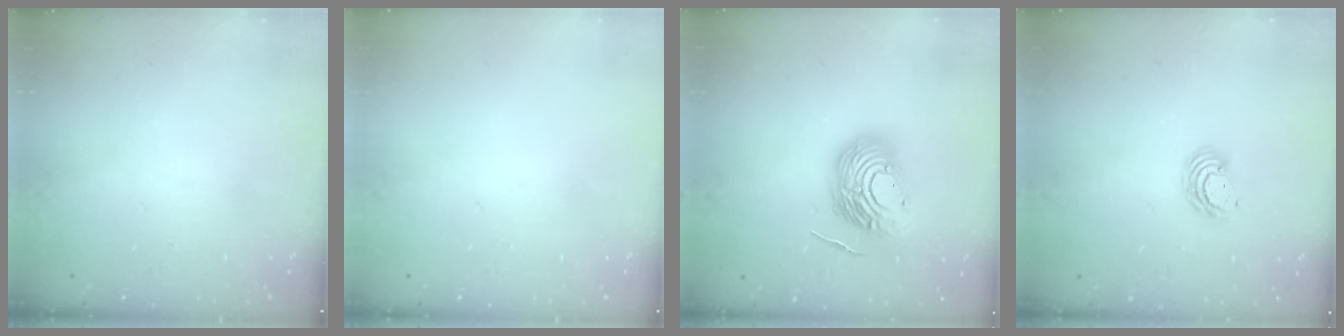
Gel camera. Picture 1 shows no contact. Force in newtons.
{"total": 0.0}
{"total": 13.7, "press": 13.6, "slide": 1.8}
{"total": 4.9, "press": 4.9, "slide": 0.2}